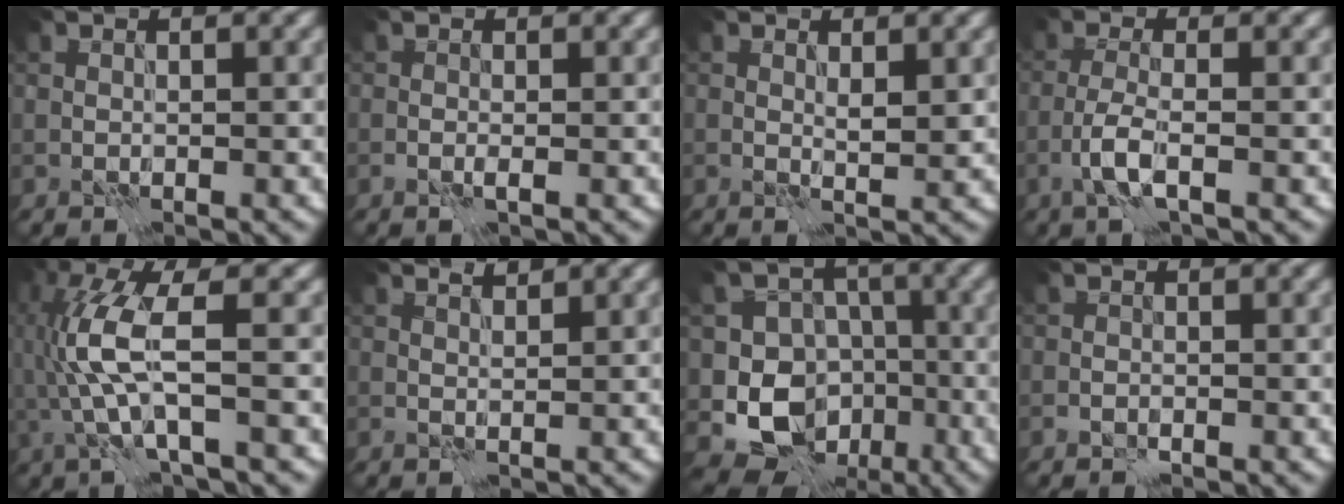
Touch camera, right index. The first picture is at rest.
{"total": 0.9, "force": [-0.2, 0.4, 0.8], "torque": [-0.022, -0.004, -0.006]}
{"total": 1.1, "force": [0.5, 0.1, 0.9], "torque": [-0.017, -0.004, 0.010]}
{"total": 2.8, "force": [-1.2, 0.7, 2.5], "torque": [-0.056, 0.004, -0.032]}
{"total": 6.9, "force": [-0.4, 1.8, 6.6], "torque": [-0.171, 0.007, -0.006]}
{"total": 1.2, "force": [1.1, 0.0, 0.3], "torque": [-0.006, -0.003, 0.019]}
{"total": 9.1, "force": [-2.7, 8.0, 3.5], "torque": [-0.045, -0.005, -0.063]}
{"total": 0.7, "force": [-0.4, 0.6, 0.2], "torque": [-0.002, -0.001, -0.009]}